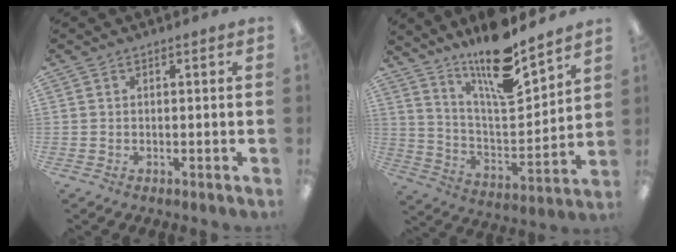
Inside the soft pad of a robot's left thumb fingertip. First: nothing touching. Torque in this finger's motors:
{"motor_torque": [0.50, 0.17, 1.50, -1.27, 0.23]}